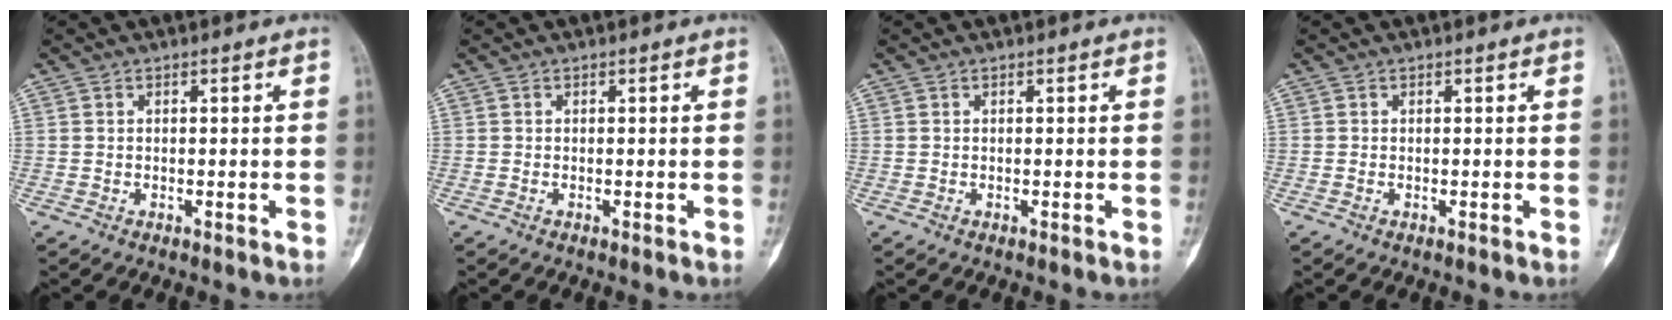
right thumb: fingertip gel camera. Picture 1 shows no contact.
{"total": 0.0}
{"total": 0.0}
{"total": 0.0}